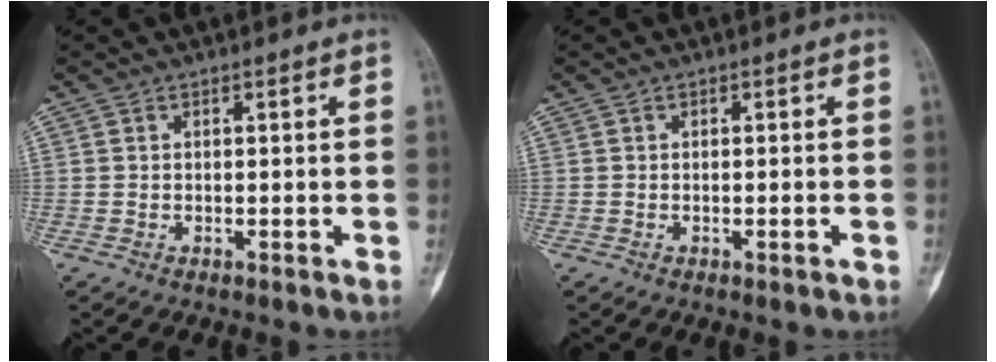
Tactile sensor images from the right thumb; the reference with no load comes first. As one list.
[{"total": 0.8, "force": [-0.4, 0.1, 0.7], "torque": [-0.010, 0.002, -0.002]}]